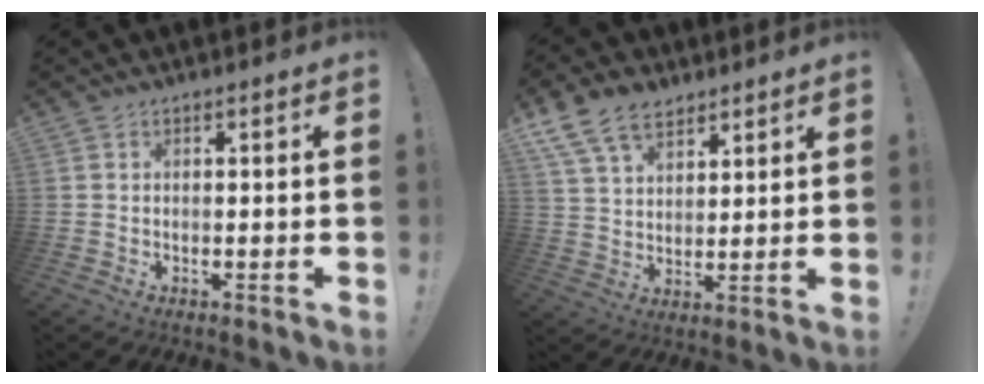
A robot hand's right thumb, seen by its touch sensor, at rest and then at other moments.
{"total": 12.3, "force": [8.1, 7.3, 5.6], "torque": [-0.103, -0.040, 0.156]}